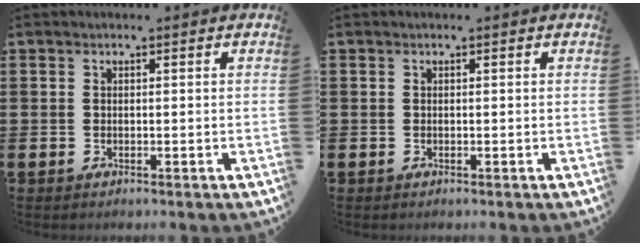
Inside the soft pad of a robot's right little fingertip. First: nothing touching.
{"total": 0.0}